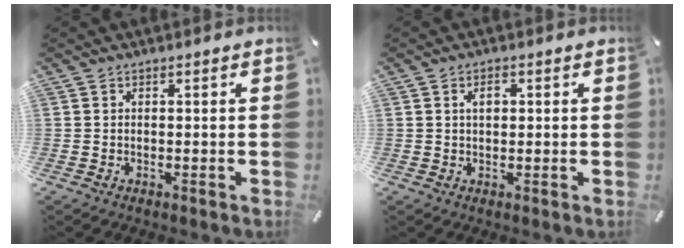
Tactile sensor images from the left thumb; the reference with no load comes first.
{"total": 2.5, "force": [0.6, 1.5, 1.9], "torque": [-0.033, 0.004, 0.007]}